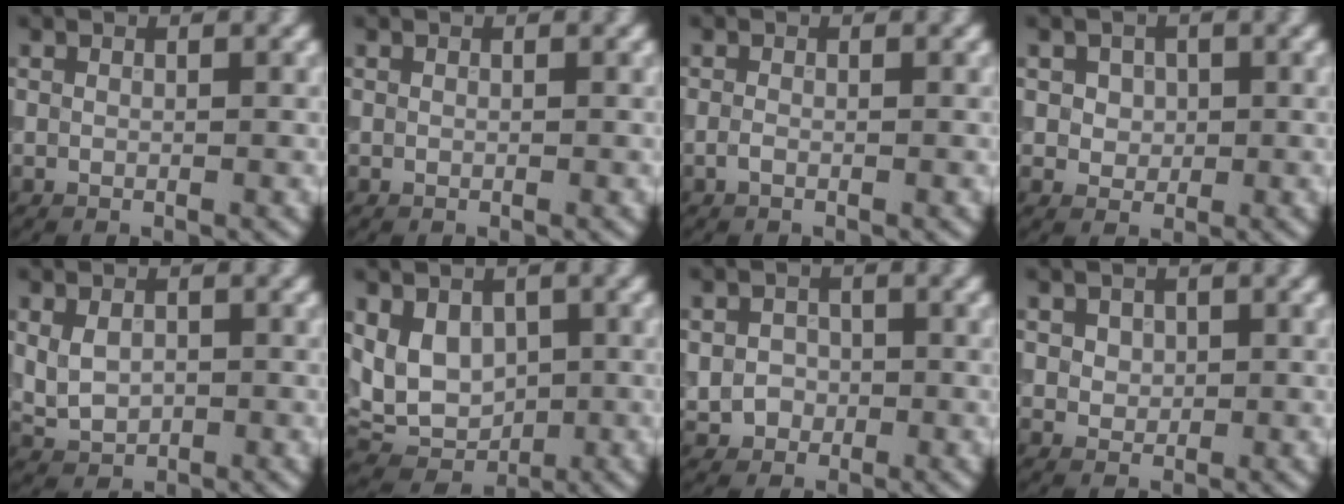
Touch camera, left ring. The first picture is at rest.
{"total": 0.0}
{"total": 0.7, "force": [-0.4, 0.3, 0.4], "torque": [-0.014, 0.000, -0.011]}
{"total": 2.5, "force": [0.8, 2.0, 1.2], "torque": [-0.031, 0.003, 0.020]}
{"total": 2.7, "force": [0.0, 2.0, 1.8], "torque": [-0.040, -0.004, 0.002]}
{"total": 5.1, "force": [0.8, 3.9, 3.2], "torque": [-0.062, -0.011, 0.012]}
{"total": 2.5, "force": [-0.5, 2.2, 1.0], "torque": [-0.016, -0.002, -0.015]}
{"total": 1.7, "force": [0.6, 1.4, 0.8], "torque": [-0.019, 0.002, 0.018]}